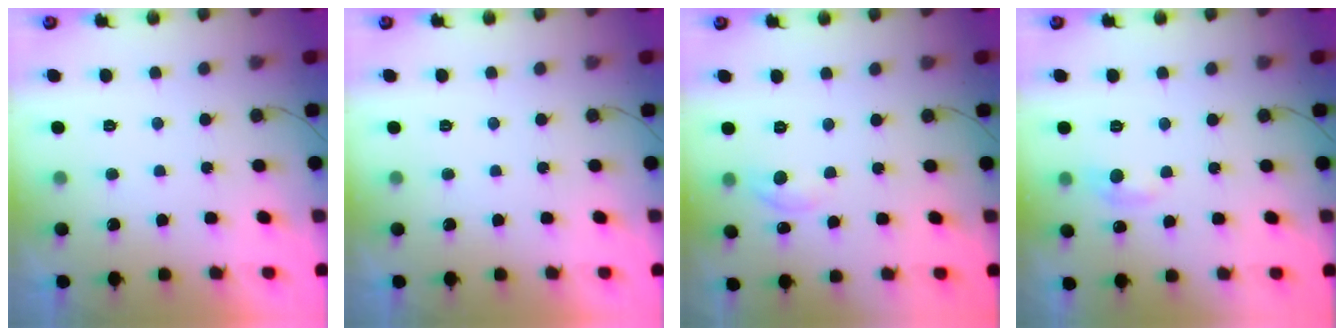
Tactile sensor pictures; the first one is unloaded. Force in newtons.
{"total": 0.0}
{"total": 5.3, "press": 5.3, "slide": 0.8}
{"total": 5.9, "press": 5.9, "slide": 0.8}